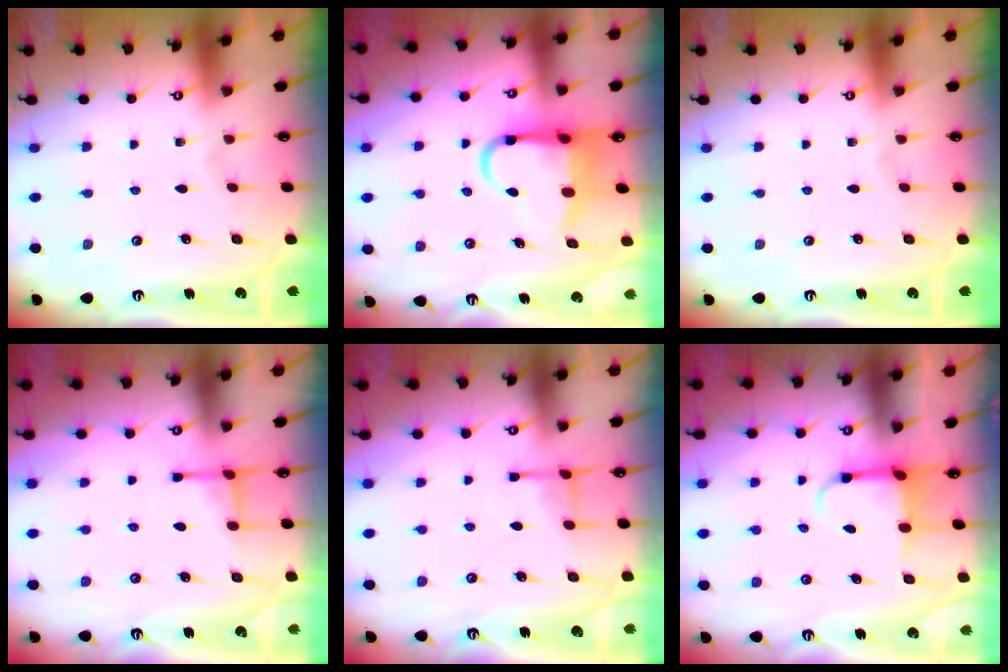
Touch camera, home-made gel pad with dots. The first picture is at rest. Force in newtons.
{"total": 9.4, "press": 9.2, "slide": 2.0}
{"total": 0.0}
{"total": 2.6, "press": 2.5, "slide": 0.8}
{"total": 4.2, "press": 4.1, "slide": 0.8}
{"total": 3.9, "press": 3.7, "slide": 1.2}